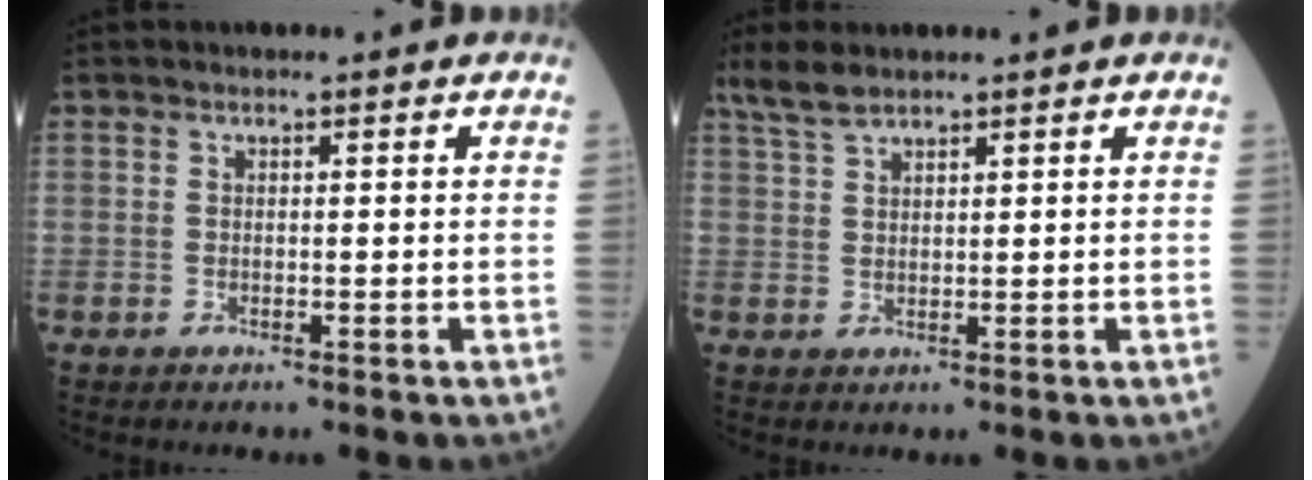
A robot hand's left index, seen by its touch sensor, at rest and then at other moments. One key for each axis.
{"total": 4.2, "fx": 3.5, "fy": 1.1, "fz": 2.0, "tx": -0.051, "ty": 0.015, "tz": 0.073}